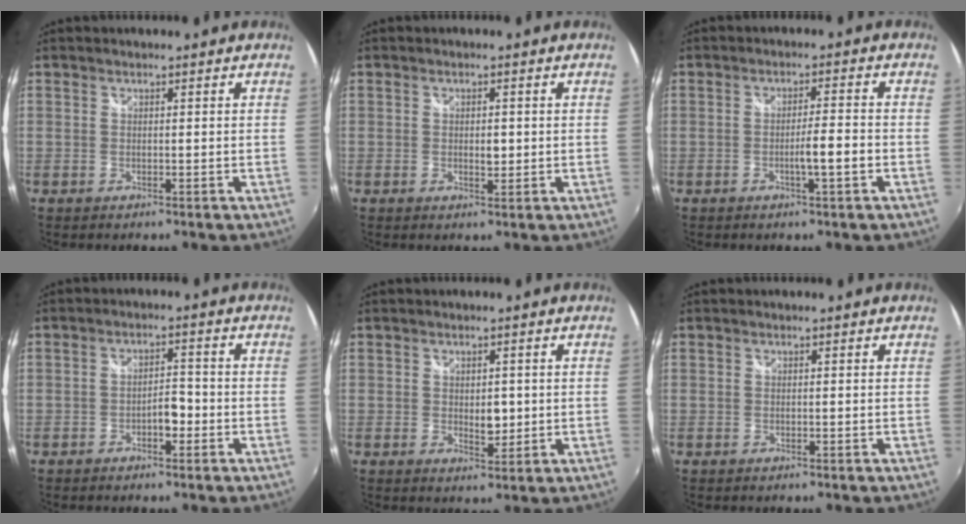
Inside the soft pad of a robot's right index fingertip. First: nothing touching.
{"total": 2.3, "force": [-0.1, 1.2, 2.0], "torque": [-0.031, -0.002, -0.001]}
{"total": 4.2, "force": [-1.6, -0.2, 3.8], "torque": [-0.065, -0.002, -0.025]}
{"total": 3.3, "force": [-1.7, 1.4, 2.4], "torque": [-0.043, 0.004, -0.028]}
{"total": 3.3, "force": [0.0, 2.1, 2.6], "torque": [-0.038, -0.006, 0.002]}
{"total": 0.0}